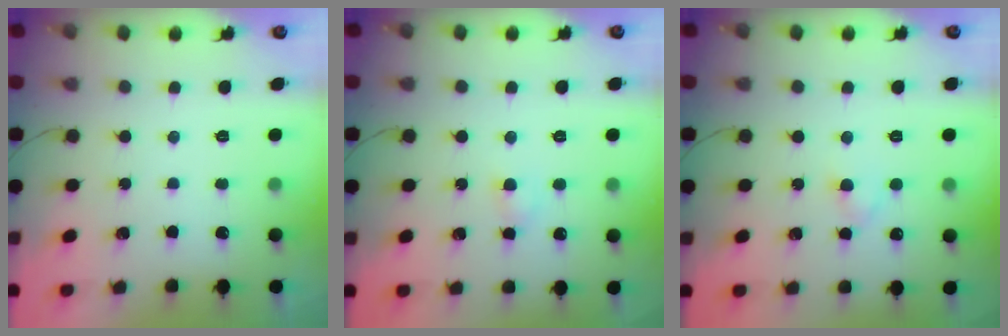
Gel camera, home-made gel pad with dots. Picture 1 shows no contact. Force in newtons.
{"total": 2.4, "press": 2.3, "slide": 0.9}
{"total": 2.4, "press": 2.2, "slide": 1.0}